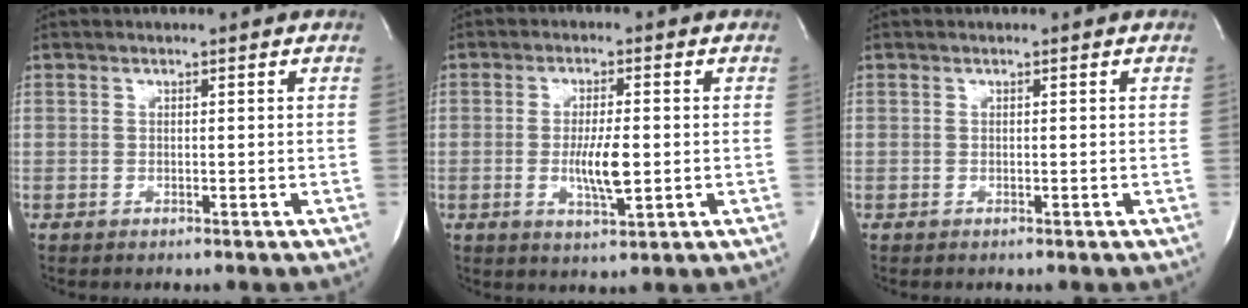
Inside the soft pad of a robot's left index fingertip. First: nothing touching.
{"total": 5.8, "force": [-1.4, 1.0, 5.6], "torque": [-0.106, -0.015, -0.021]}
{"total": 0.0}